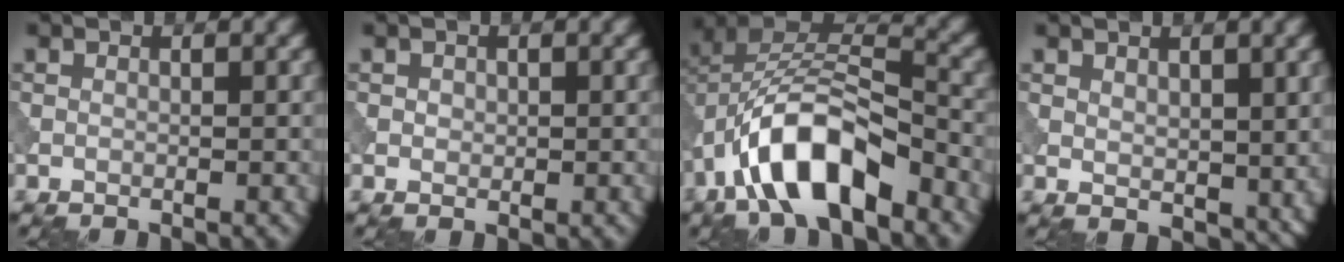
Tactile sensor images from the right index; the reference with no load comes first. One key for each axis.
{"total": 0.8, "fx": 0.2, "fy": 0.7, "fz": 0.2, "tx": -0.003, "ty": -0.002, "tz": 0.002}
{"total": 10.3, "fx": -5.1, "fy": 4.7, "fz": 7.6, "tx": -0.132, "ty": 0.016, "tz": -0.096}
{"total": 3.0, "fx": 1.4, "fy": 1.8, "fz": 1.8, "tx": -0.032, "ty": -0.009, "tz": 0.030}